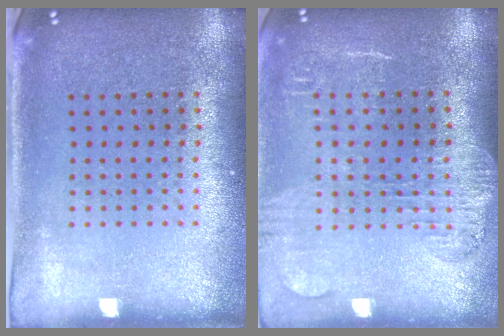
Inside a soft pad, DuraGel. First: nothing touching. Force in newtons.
{"total": 1.8, "press": 1.5, "slide": 1.0}